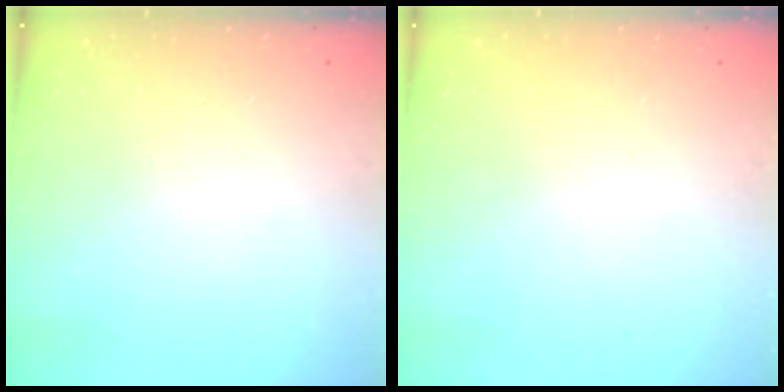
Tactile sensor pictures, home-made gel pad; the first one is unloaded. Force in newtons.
{"total": 0.0}